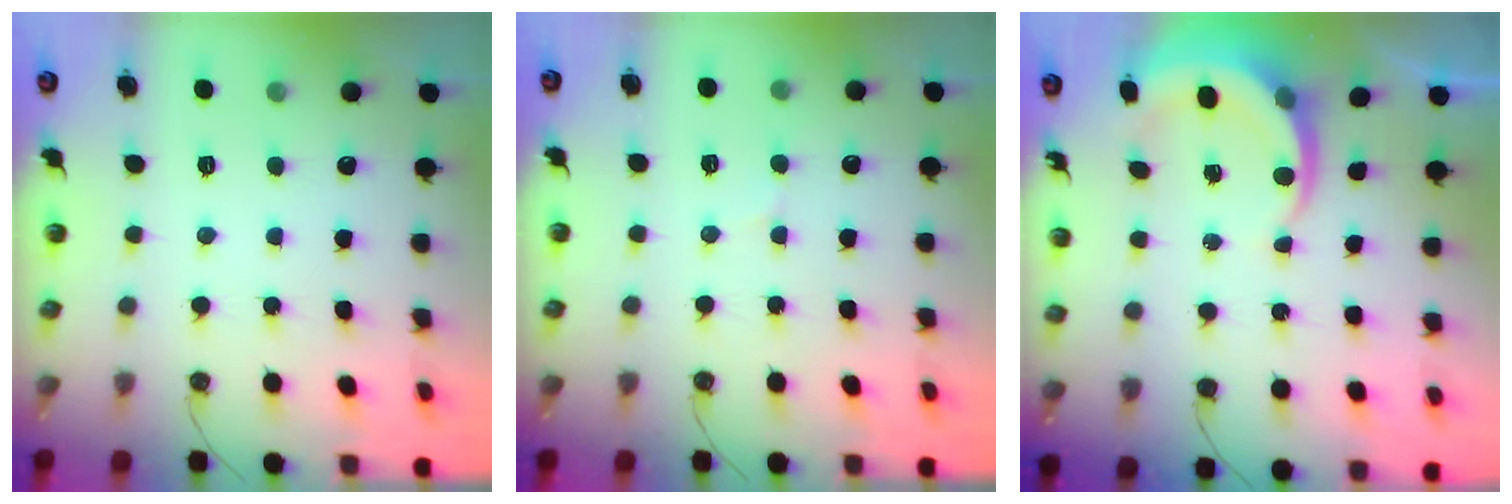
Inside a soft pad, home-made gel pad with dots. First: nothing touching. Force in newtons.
{"total": 5.6, "press": 5.6, "slide": 0.6}
{"total": 5.7, "press": 5.6, "slide": 0.7}